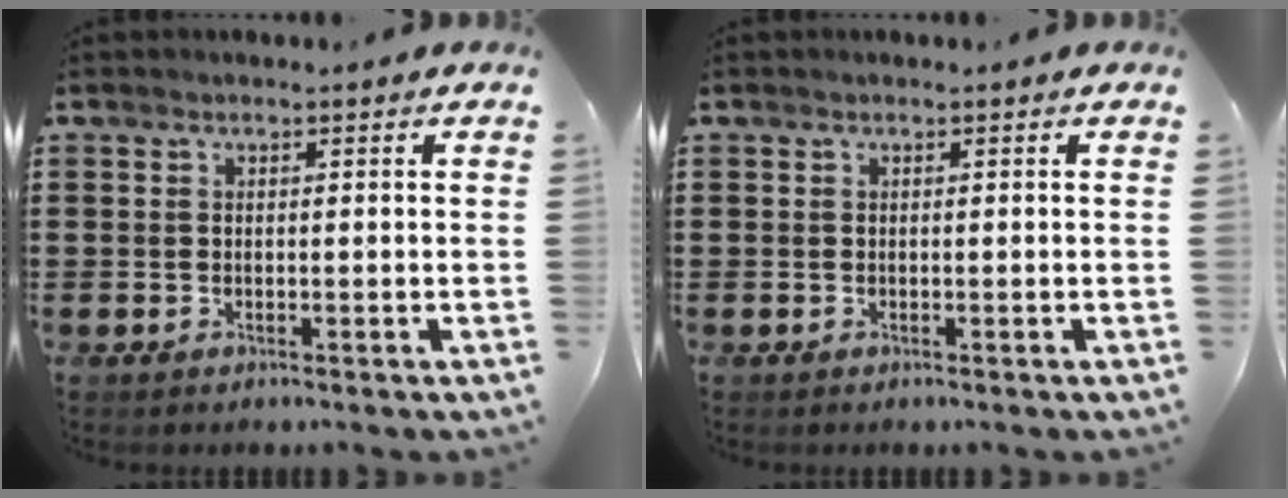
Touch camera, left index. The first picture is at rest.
{"total": 0.0}